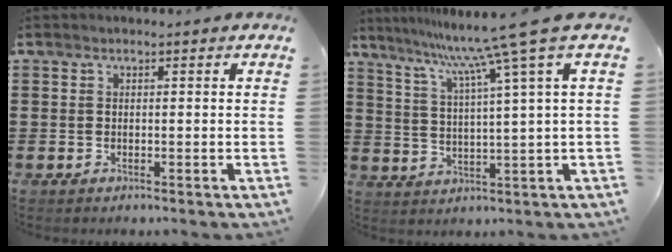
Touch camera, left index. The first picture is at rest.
{"total": 9.4, "force": [6.2, -2.5, 6.6], "torque": [-0.149, -0.037, 0.092]}